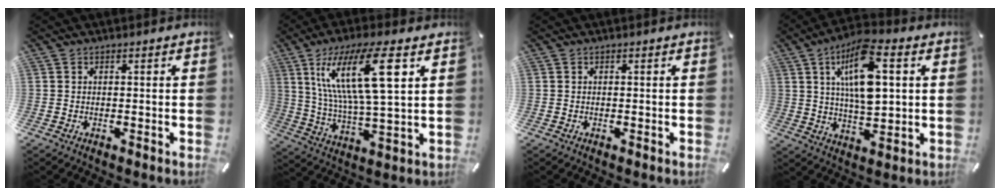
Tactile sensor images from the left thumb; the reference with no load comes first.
{"total": 18.8, "force": [8.3, 4.9, 16.1], "torque": [-0.334, -0.014, 0.125]}
{"total": 0.0}
{"total": 14.3, "force": [4.5, 5.7, 12.4], "torque": [-0.238, -0.009, 0.069]}